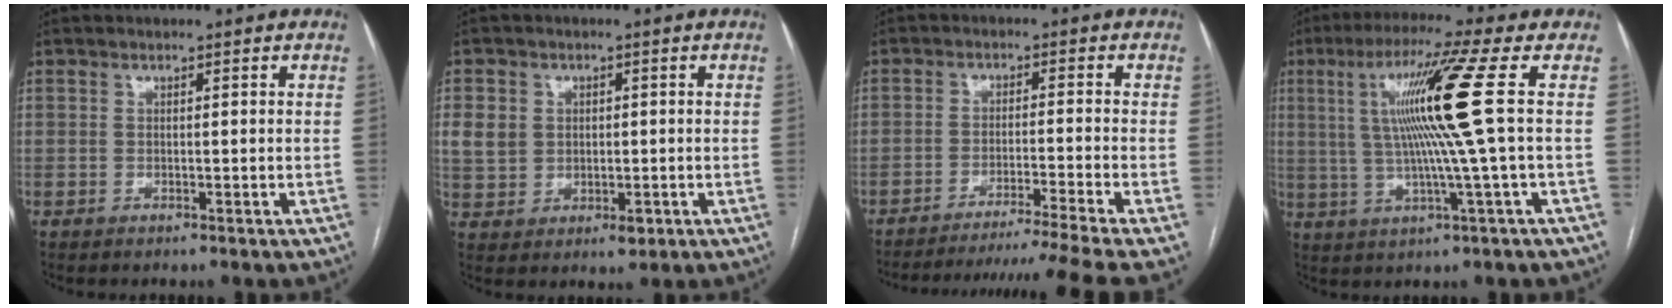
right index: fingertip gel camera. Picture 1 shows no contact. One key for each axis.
{"total": 7.4, "fx": 0.7, "fy": 6.4, "fz": 3.7, "tx": -0.080, "ty": 0.003, "tz": 0.024}
{"total": 14.0, "fx": -12.3, "fy": -4.2, "fz": 5.3, "tx": -0.059, "ty": -0.031, "tz": -0.182}
{"total": 12.8, "fx": 2.1, "fy": -2.4, "fz": 12.4, "tx": -0.224, "ty": 0.010, "tz": 0.037}